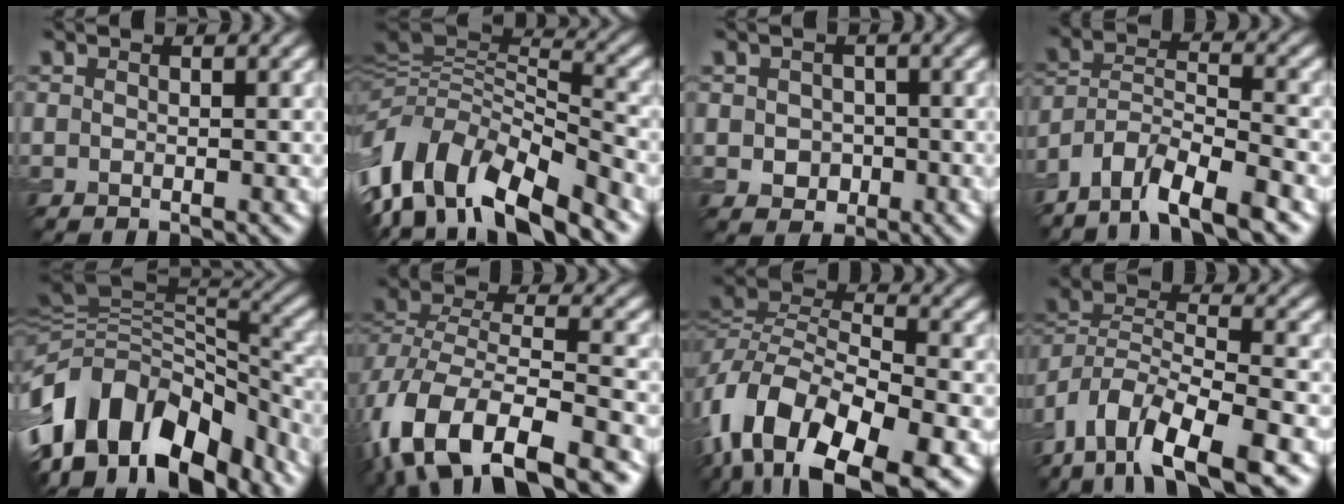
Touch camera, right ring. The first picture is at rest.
{"total": 11.3, "force": [-5.9, 5.3, 8.0], "torque": [-0.166, 0.022, -0.109]}
{"total": 1.8, "force": [0.1, 1.7, 0.8], "torque": [-0.014, -0.001, 0.002]}
{"total": 8.4, "force": [-6.6, 2.3, 4.6], "torque": [-0.077, 0.007, -0.122]}
{"total": 12.4, "force": [-5.9, 8.2, 7.2], "torque": [-0.147, 0.018, -0.100]}
{"total": 14.5, "force": [-8.0, 7.2, 9.7], "torque": [-0.200, -0.006, -0.115]}
{"total": 13.9, "force": [-7.7, 6.8, 9.3], "torque": [-0.194, -0.007, -0.132]}
{"total": 11.4, "force": [-8.1, 4.0, 6.9], "torque": [-0.131, 0.002, -0.139]}